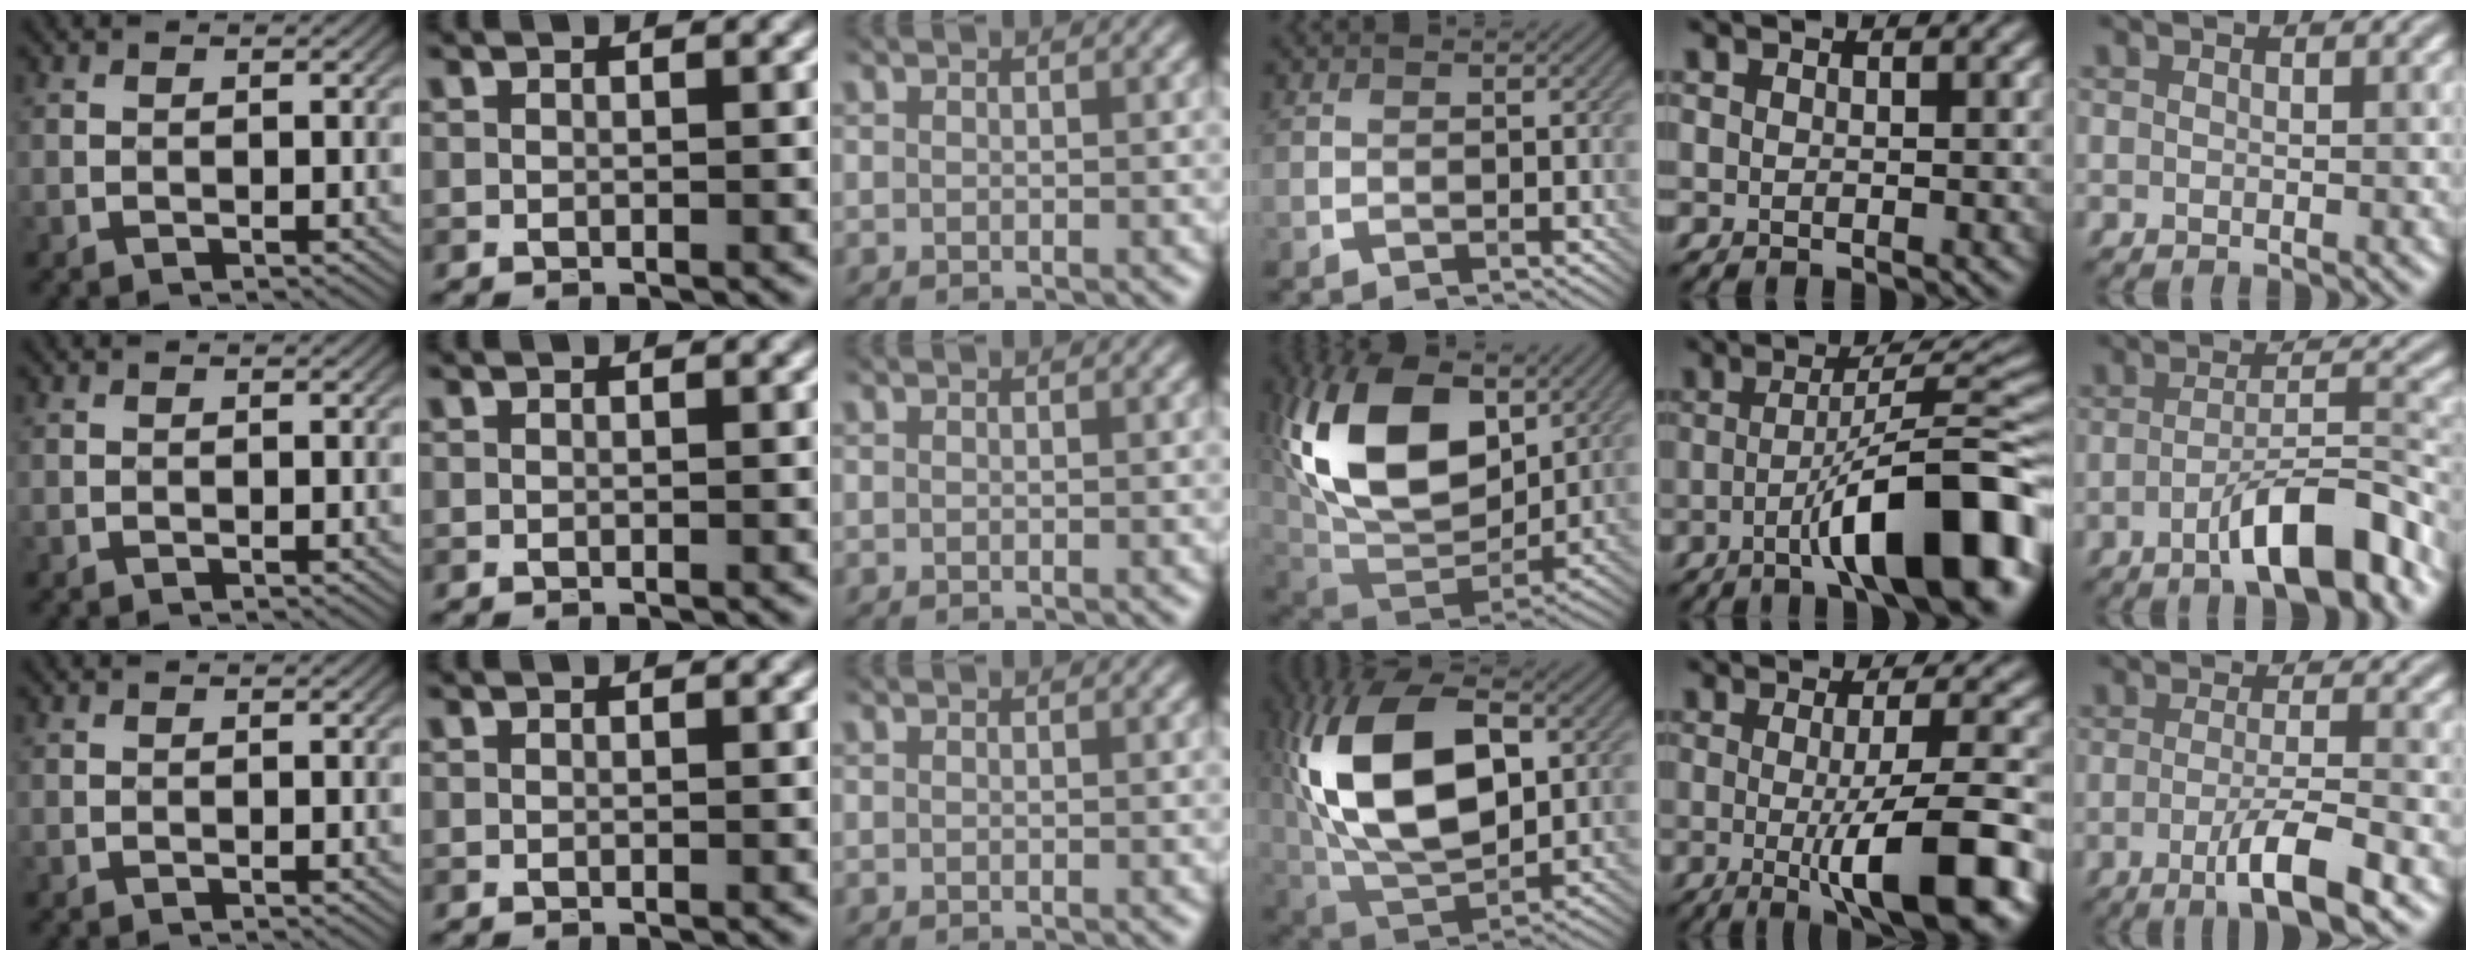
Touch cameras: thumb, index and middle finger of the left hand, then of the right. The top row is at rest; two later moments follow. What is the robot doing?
{"motion": "insert", "object": "bottle cap"}